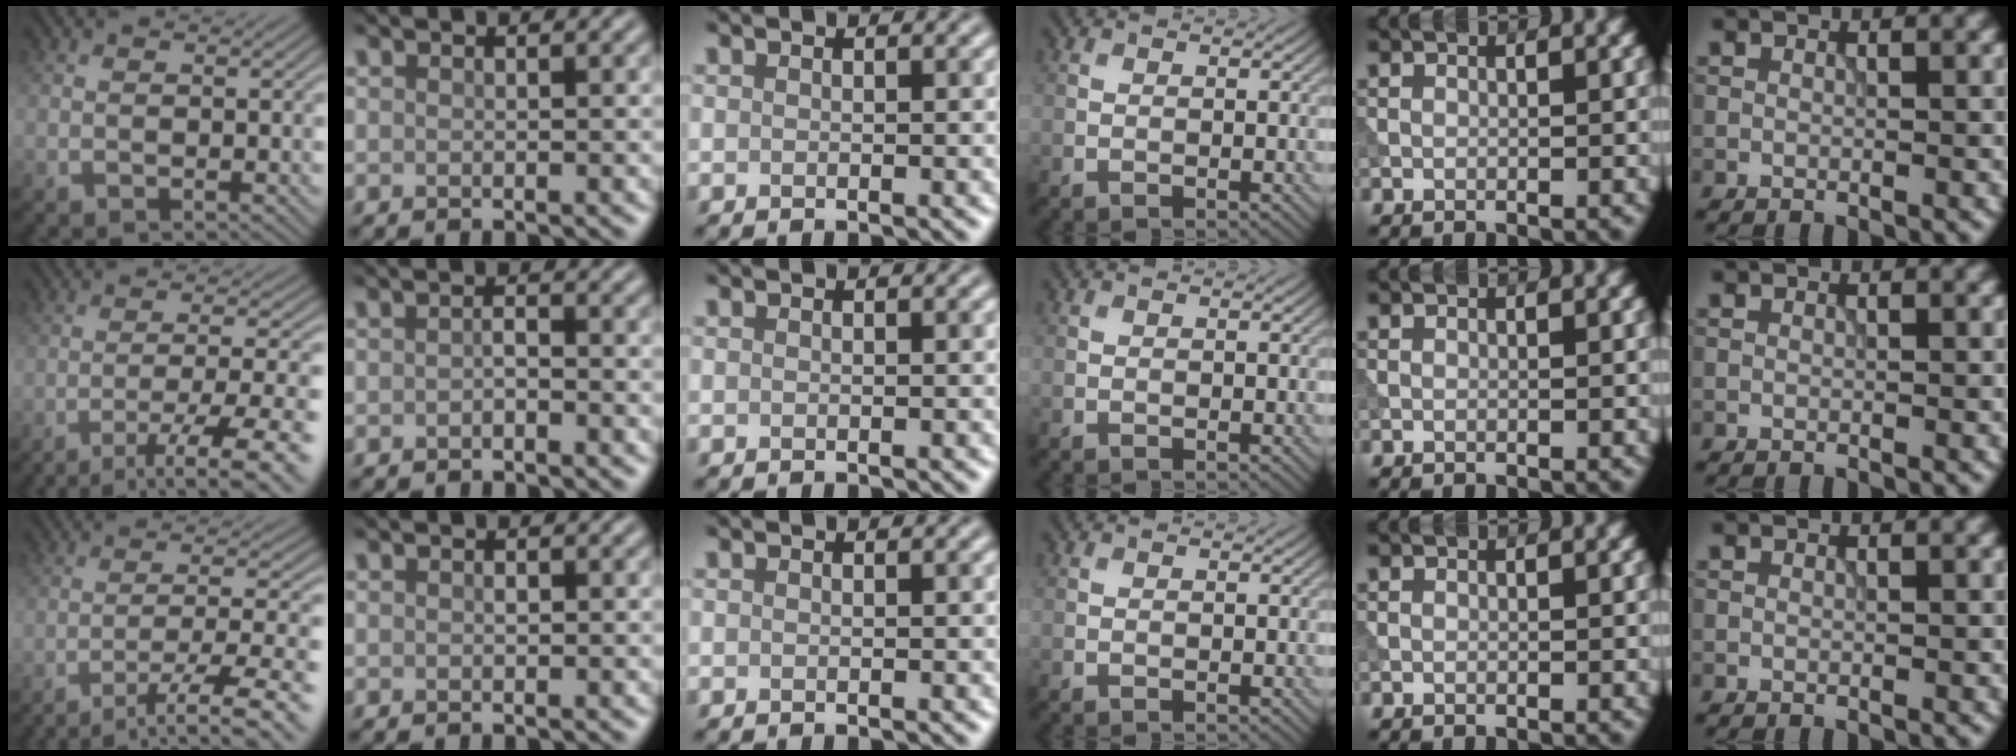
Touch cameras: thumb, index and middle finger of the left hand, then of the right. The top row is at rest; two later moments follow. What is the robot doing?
{"motion": "extract", "object": "tissue"}